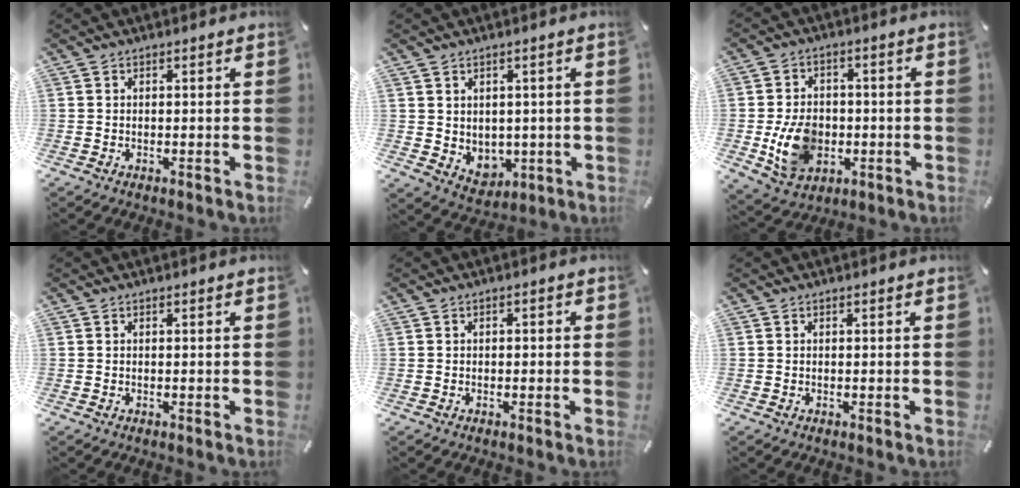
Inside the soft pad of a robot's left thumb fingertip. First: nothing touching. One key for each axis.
{"total": 5.5, "fx": 2.1, "fy": 5.0, "fz": 0.9, "tx": -0.008, "ty": -0.021, "tz": 0.043}
{"total": 11.2, "fx": -2.0, "fy": 8.8, "fz": 6.6, "tx": -0.134, "ty": 0.006, "tz": -0.036}
{"total": 0.0}
{"total": 0.9, "fx": -0.4, "fy": 0.7, "fz": 0.4, "tx": -0.009, "ty": 0.003, "tz": -0.011}
{"total": 0.0}